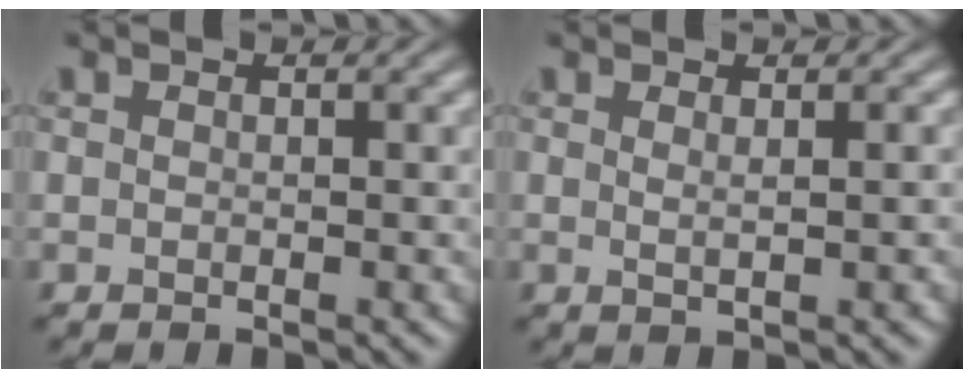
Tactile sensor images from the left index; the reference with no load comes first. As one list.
[{"total": 1.2, "force": [0.4, 0.3, 1.0], "torque": [-0.021, -0.004, 0.002]}]